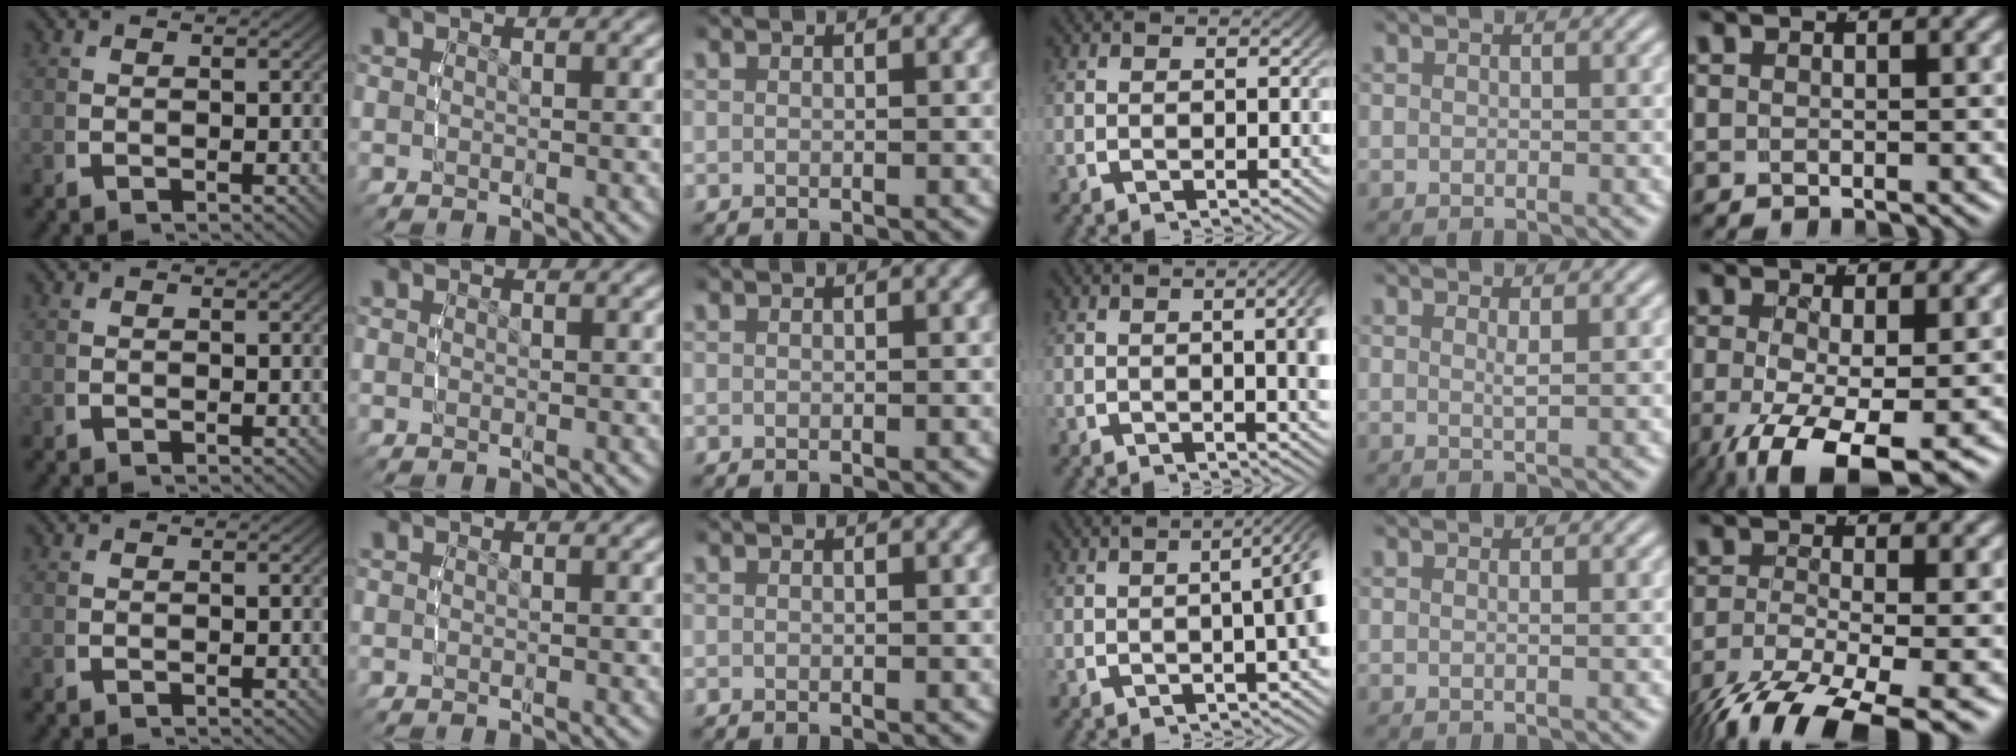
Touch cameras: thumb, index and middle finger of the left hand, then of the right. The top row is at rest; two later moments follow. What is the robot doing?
{"motion": "lift_and_place", "object": "condiment"}